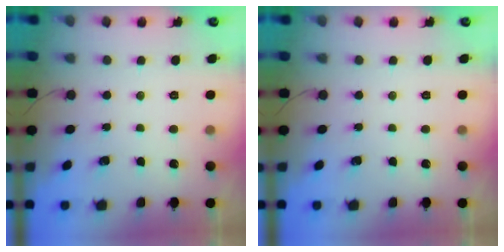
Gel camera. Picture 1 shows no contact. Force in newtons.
{"total": 0.0}